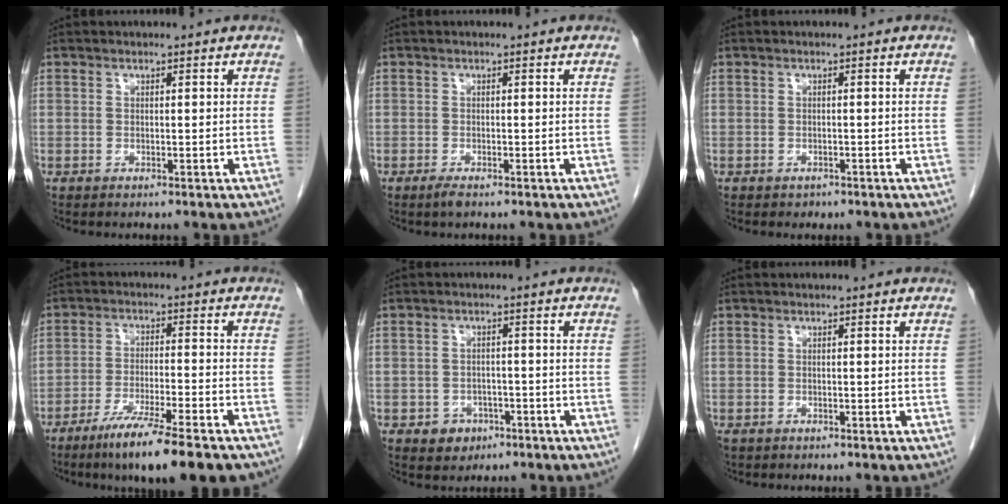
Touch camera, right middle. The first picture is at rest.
{"total": 1.2, "force": [-0.9, 0.2, 0.8], "torque": [-0.021, -0.004, -0.016]}
{"total": 1.0, "force": [-0.8, 0.7, 0.2], "torque": [-0.009, -0.001, -0.009]}
{"total": 12.1, "force": [-8.7, 0.5, 8.4], "torque": [-0.135, -0.030, -0.138]}
{"total": 3.5, "force": [-1.8, 2.8, 1.0], "torque": [-0.011, 0.008, -0.019]}
{"total": 0.0}